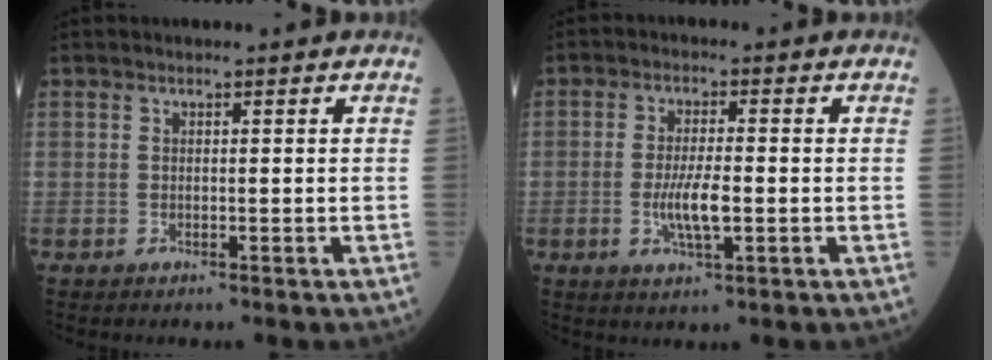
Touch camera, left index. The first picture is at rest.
{"total": 5.3, "force": [-1.4, 1.1, 4.9], "torque": [-0.102, -0.010, -0.024]}